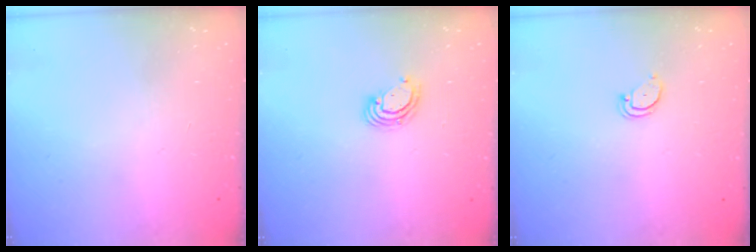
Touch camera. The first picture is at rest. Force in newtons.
{"total": 3.7, "press": 3.7, "slide": 0.3}
{"total": 2.4, "press": 2.4, "slide": 0.2}